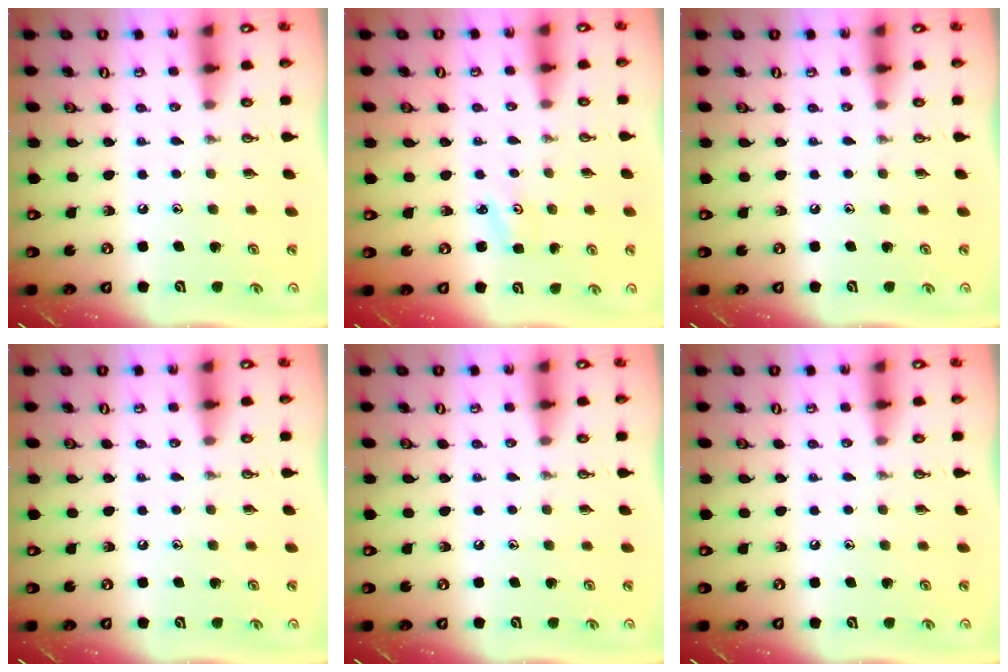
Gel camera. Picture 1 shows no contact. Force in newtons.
{"total": 2.6, "press": 2.6, "slide": 0.3}
{"total": 0.0}
{"total": 0.0}
{"total": 0.0}
{"total": 0.0}